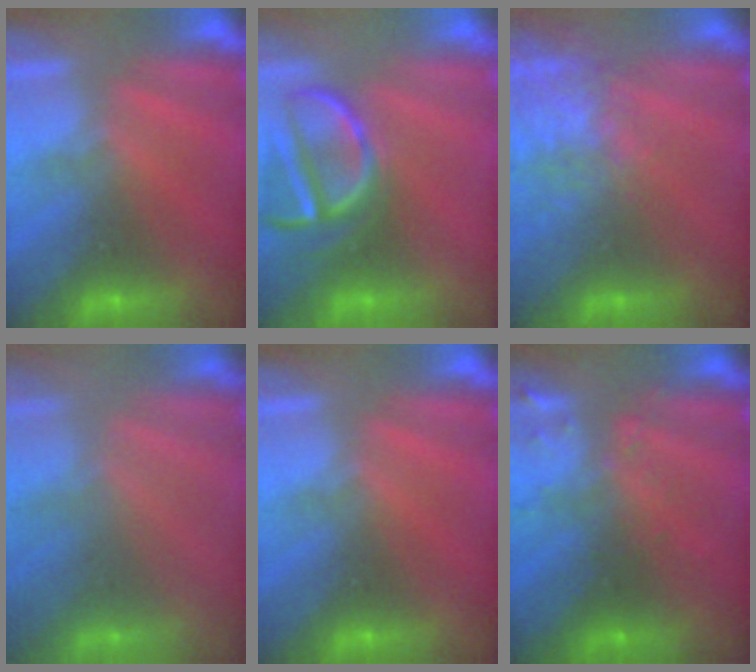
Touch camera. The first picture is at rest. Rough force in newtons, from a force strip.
{"total": 4.0}
{"total": 7.1}
{"total": 1.7}
{"total": 0.0}
{"total": 3.1}